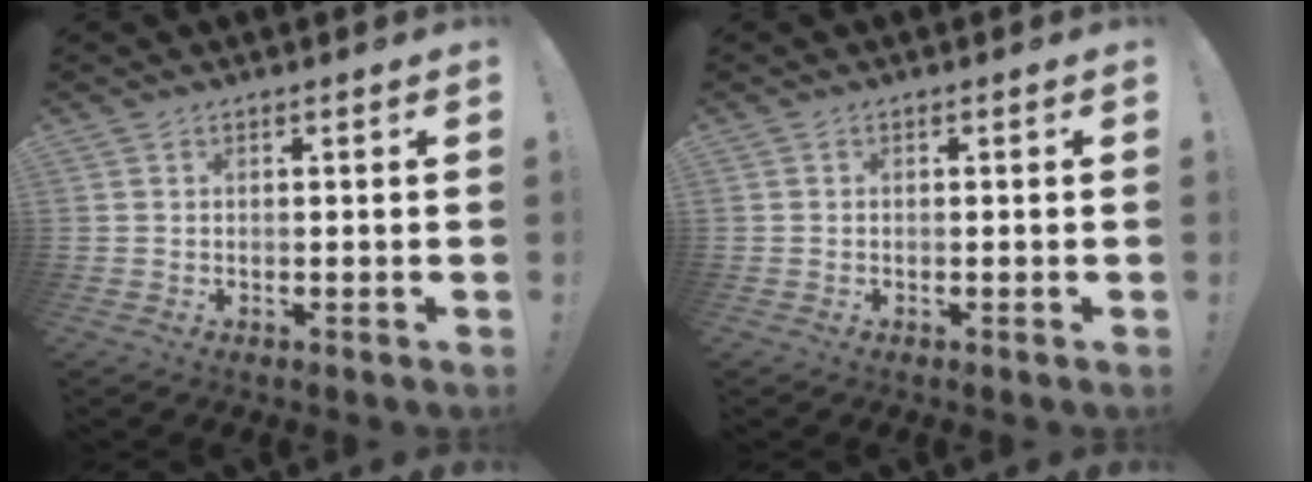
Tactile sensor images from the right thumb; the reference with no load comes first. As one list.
[{"total": 0.0}]